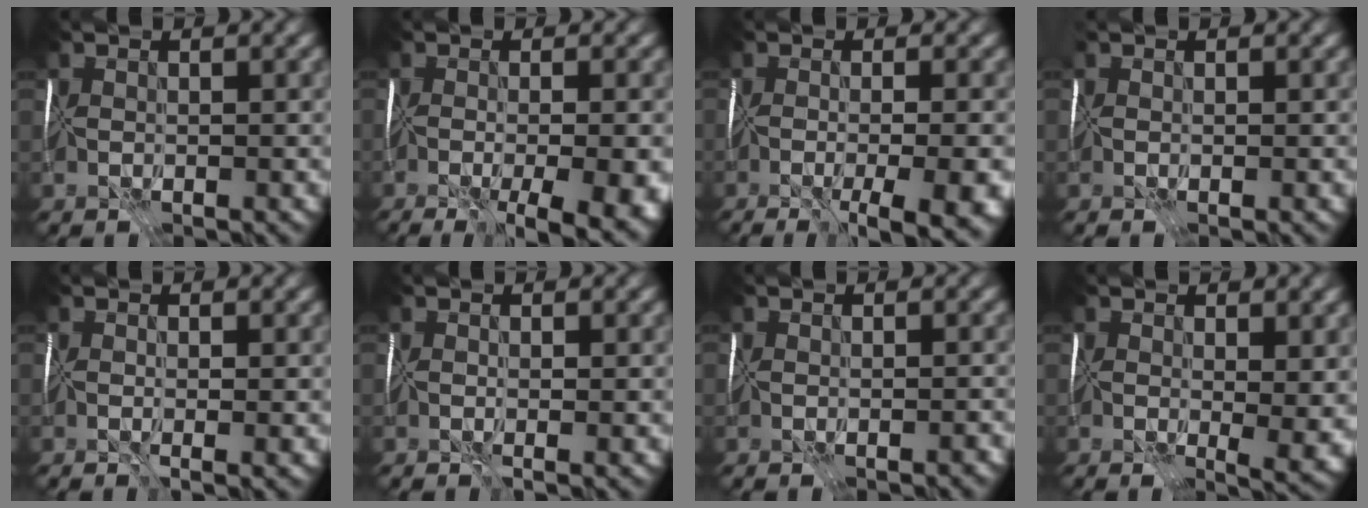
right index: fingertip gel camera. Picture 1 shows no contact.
{"total": 10.5, "force": [-4.8, 3.5, 8.7], "torque": [-0.110, -0.022, -0.036]}
{"total": 10.2, "force": [-5.3, 3.2, 8.2], "torque": [-0.096, -0.019, -0.038]}
{"total": 0.8, "force": [0.0, 0.2, 0.7], "torque": [-0.011, 0.002, 0.000]}
{"total": 1.7, "force": [-0.1, 0.3, 1.6], "torque": [-0.024, -0.004, 0.000]}
{"total": 1.0, "force": [0.1, 0.2, 1.0], "torque": [-0.013, 0.001, 0.001]}
{"total": 1.2, "force": [-1.0, 0.2, 0.6], "torque": [0.007, 0.003, -0.015]}
{"total": 6.4, "force": [0.8, 3.1, 5.5], "torque": [-0.075, -0.014, 0.028]}